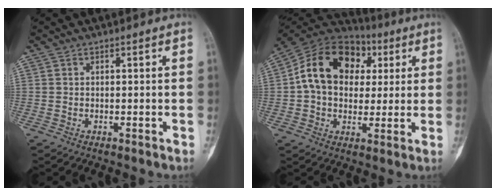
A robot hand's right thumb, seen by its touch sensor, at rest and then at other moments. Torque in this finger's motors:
{"motor_torque": [1.23, 2.68, 0.83, -0.52, 0.40]}